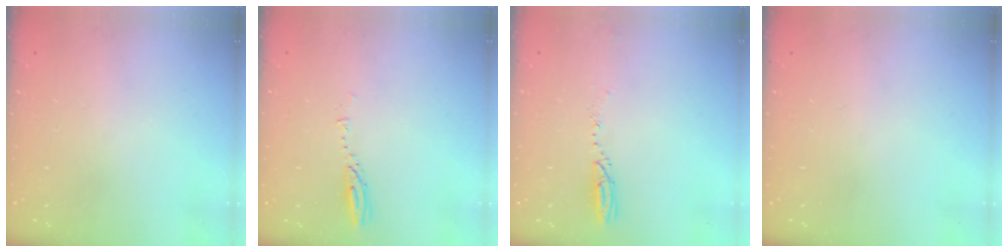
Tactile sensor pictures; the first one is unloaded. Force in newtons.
{"total": 2.9, "press": 2.9, "slide": 0.3}
{"total": 3.1, "press": 3.0, "slide": 0.8}
{"total": 9.8, "press": 1.6, "slide": 9.7}